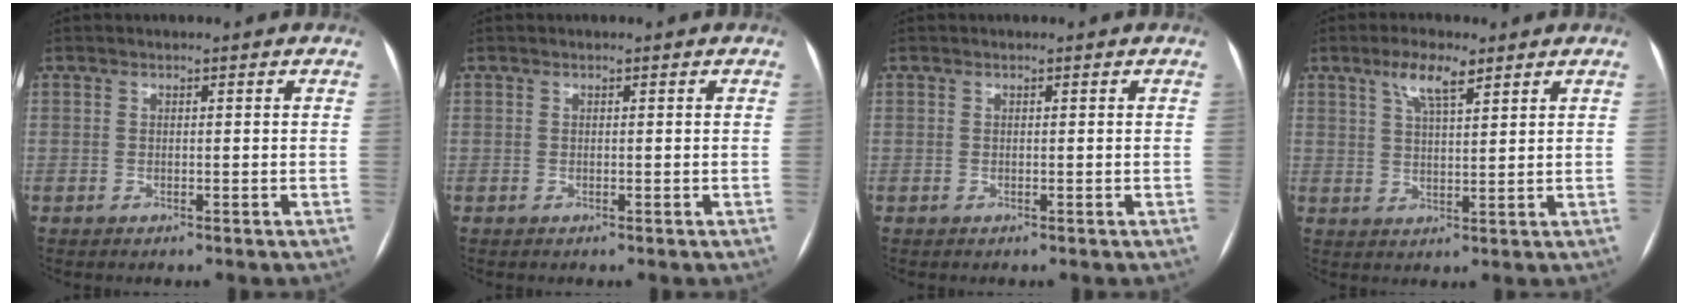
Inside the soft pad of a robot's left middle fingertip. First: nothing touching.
{"total": 0.0}
{"total": 0.0}
{"total": 5.0, "force": [3.2, 1.1, 3.7], "torque": [-0.074, 0.006, 0.059]}